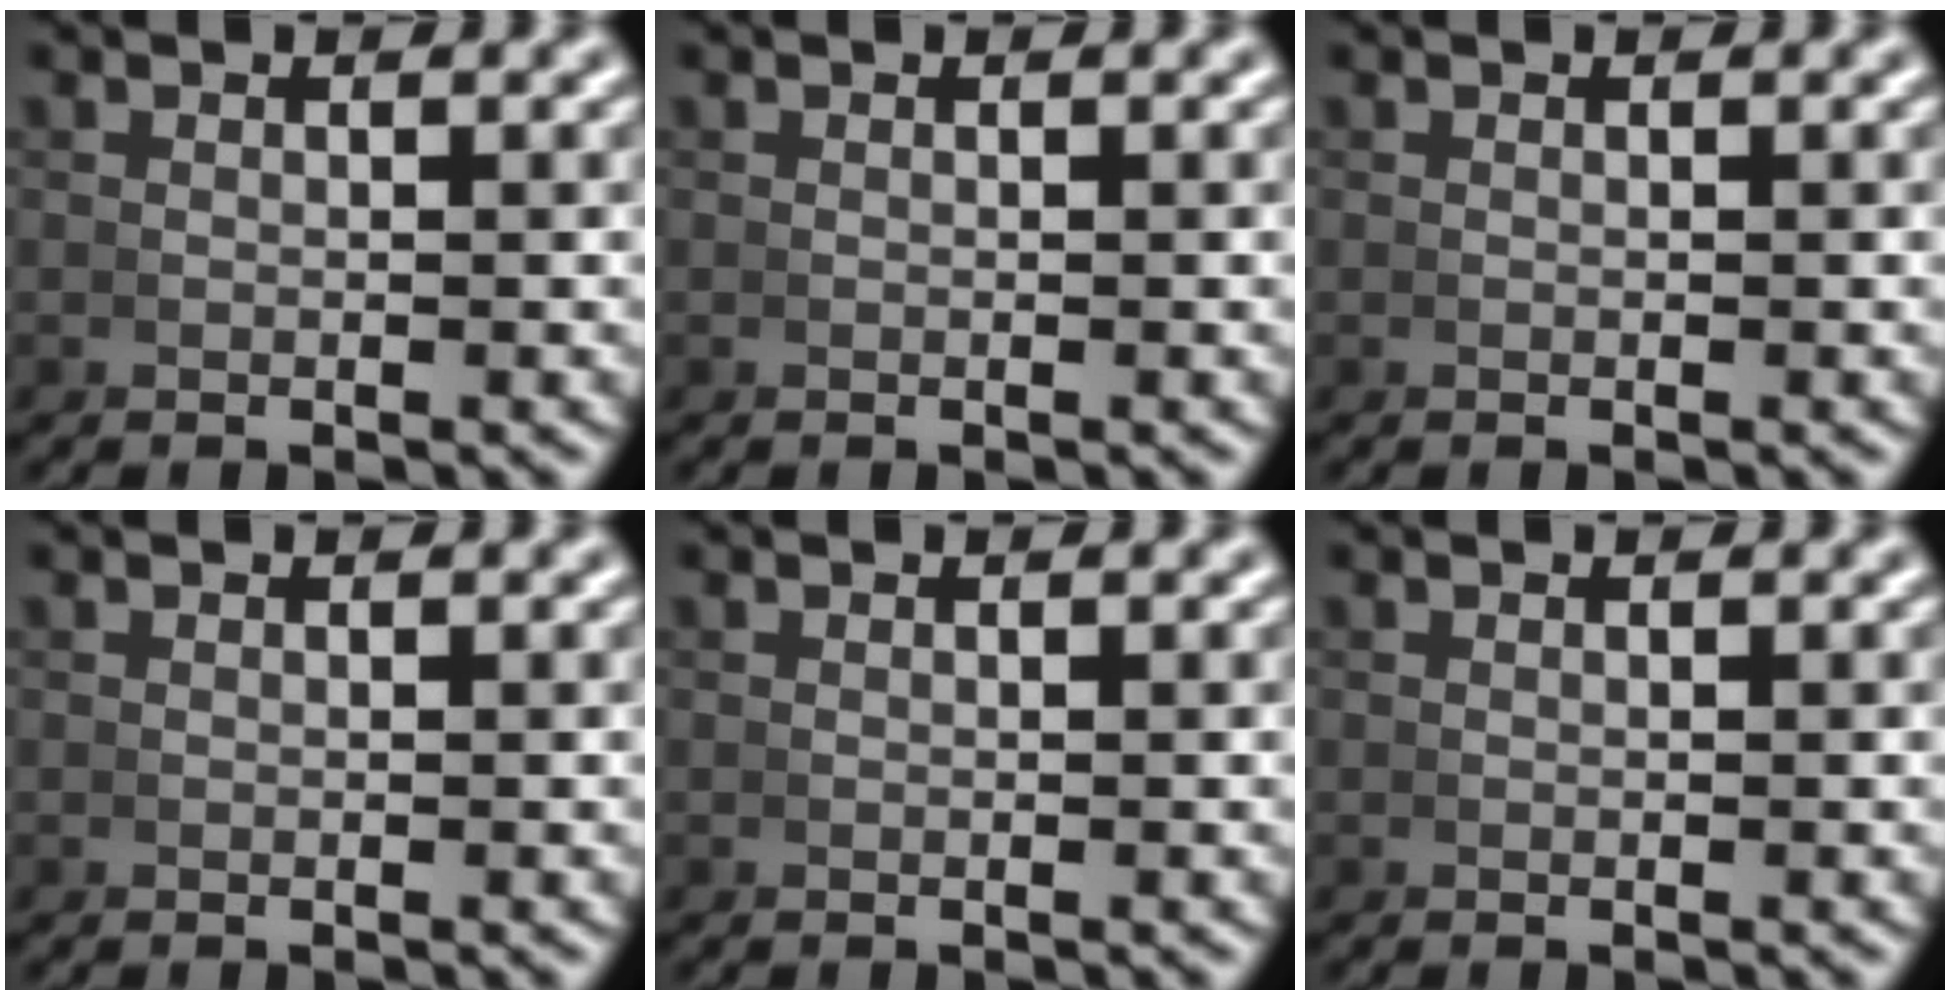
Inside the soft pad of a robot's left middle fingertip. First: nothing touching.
{"total": 0.0}
{"total": 0.0}
{"total": 0.0}
{"total": 0.0}
{"total": 0.0}